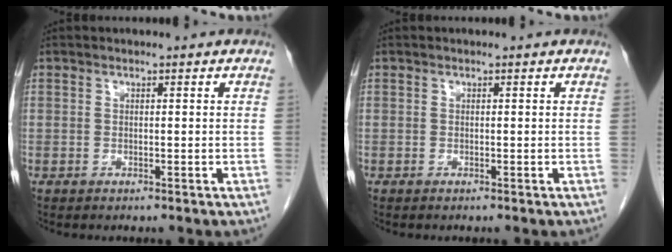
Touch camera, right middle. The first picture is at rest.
{"total": 0.0}